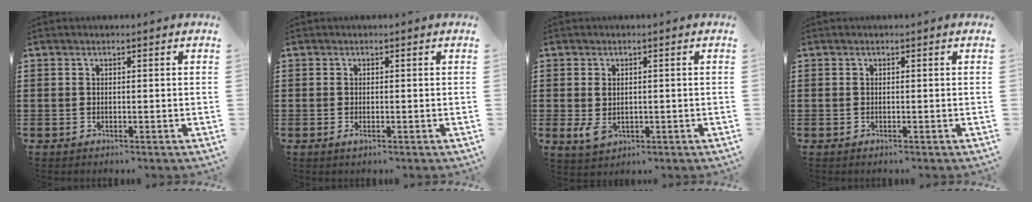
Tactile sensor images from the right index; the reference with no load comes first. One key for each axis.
{"total": 0.8, "fx": -0.2, "fy": 0.2, "fz": 0.8, "tx": -0.016, "ty": -0.004, "tz": -0.002}
{"total": 2.9, "fx": -0.2, "fy": 1.8, "fz": 2.3, "tx": -0.061, "ty": -0.006, "tz": -0.005}
{"total": 0.0}